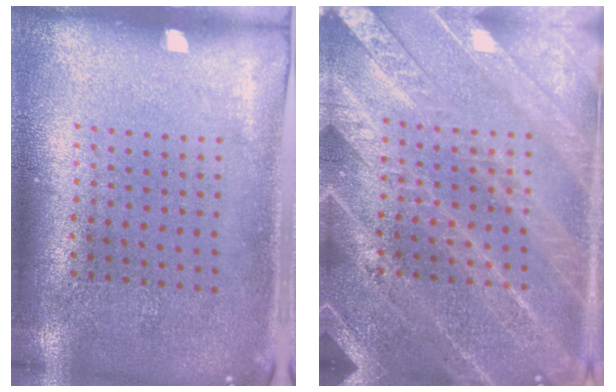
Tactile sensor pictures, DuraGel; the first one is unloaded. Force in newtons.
{"total": 3.2, "press": 3.2, "slide": 0.3}